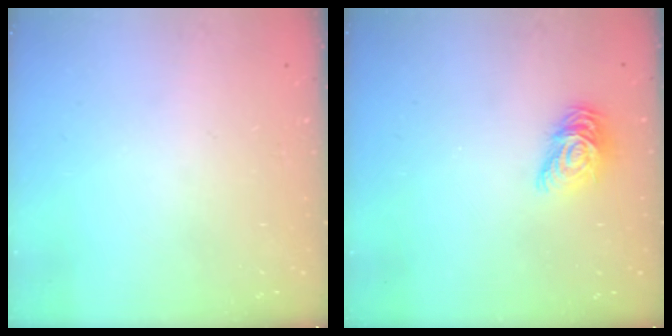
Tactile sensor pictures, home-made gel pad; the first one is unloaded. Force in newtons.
{"total": 10.7, "press": 10.7, "slide": 0.6}